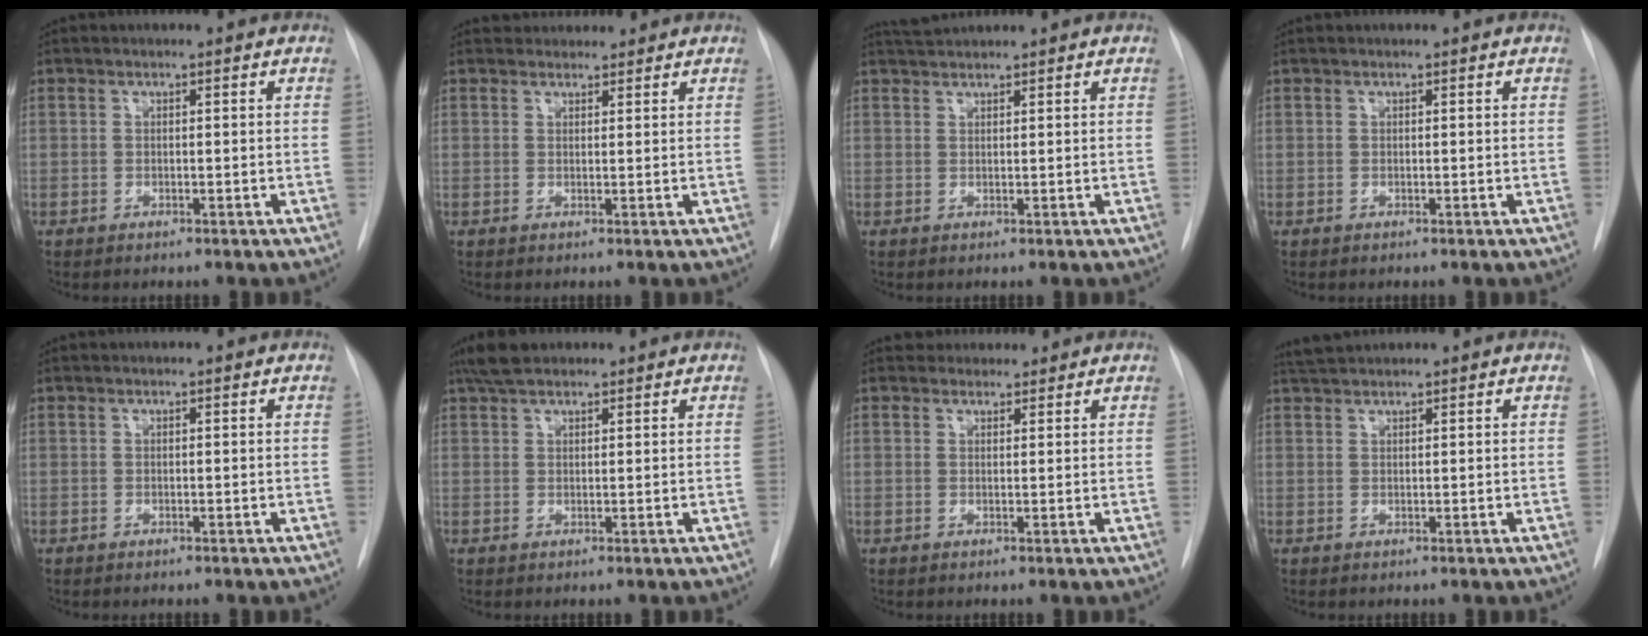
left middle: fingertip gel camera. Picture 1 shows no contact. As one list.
[{"total": 3.2, "force": [3.0, 1.1, 0.0], "torque": [0.007, 0.019, 0.043]}, {"total": 2.2, "force": [2.2, -0.1, 0.3], "torque": [-0.007, 0.014, 0.044]}, {"total": 0.0}, {"total": 0.0}, {"total": 4.1, "force": [3.3, 1.5, 1.9], "torque": [-0.040, 0.017, 0.061]}, {"total": 3.2, "force": [2.9, 1.3, -0.1], "torque": [0.011, 0.014, 0.040]}, {"total": 2.5, "force": [2.5, 0.0, 0.6], "torque": [-0.015, 0.017, 0.049]}]